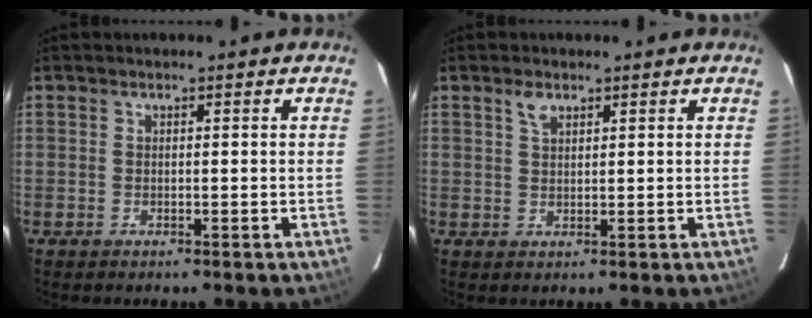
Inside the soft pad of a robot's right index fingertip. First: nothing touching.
{"total": 2.2, "force": [1.4, 1.1, 1.3], "torque": [-0.023, 0.005, 0.028]}